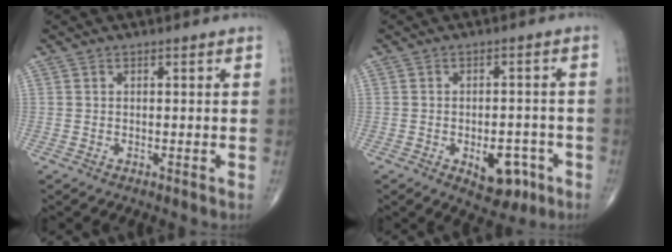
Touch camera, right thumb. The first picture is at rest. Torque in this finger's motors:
{"motor_torque": [0.94, 0.67, 0.42, -0.57, 0.18]}